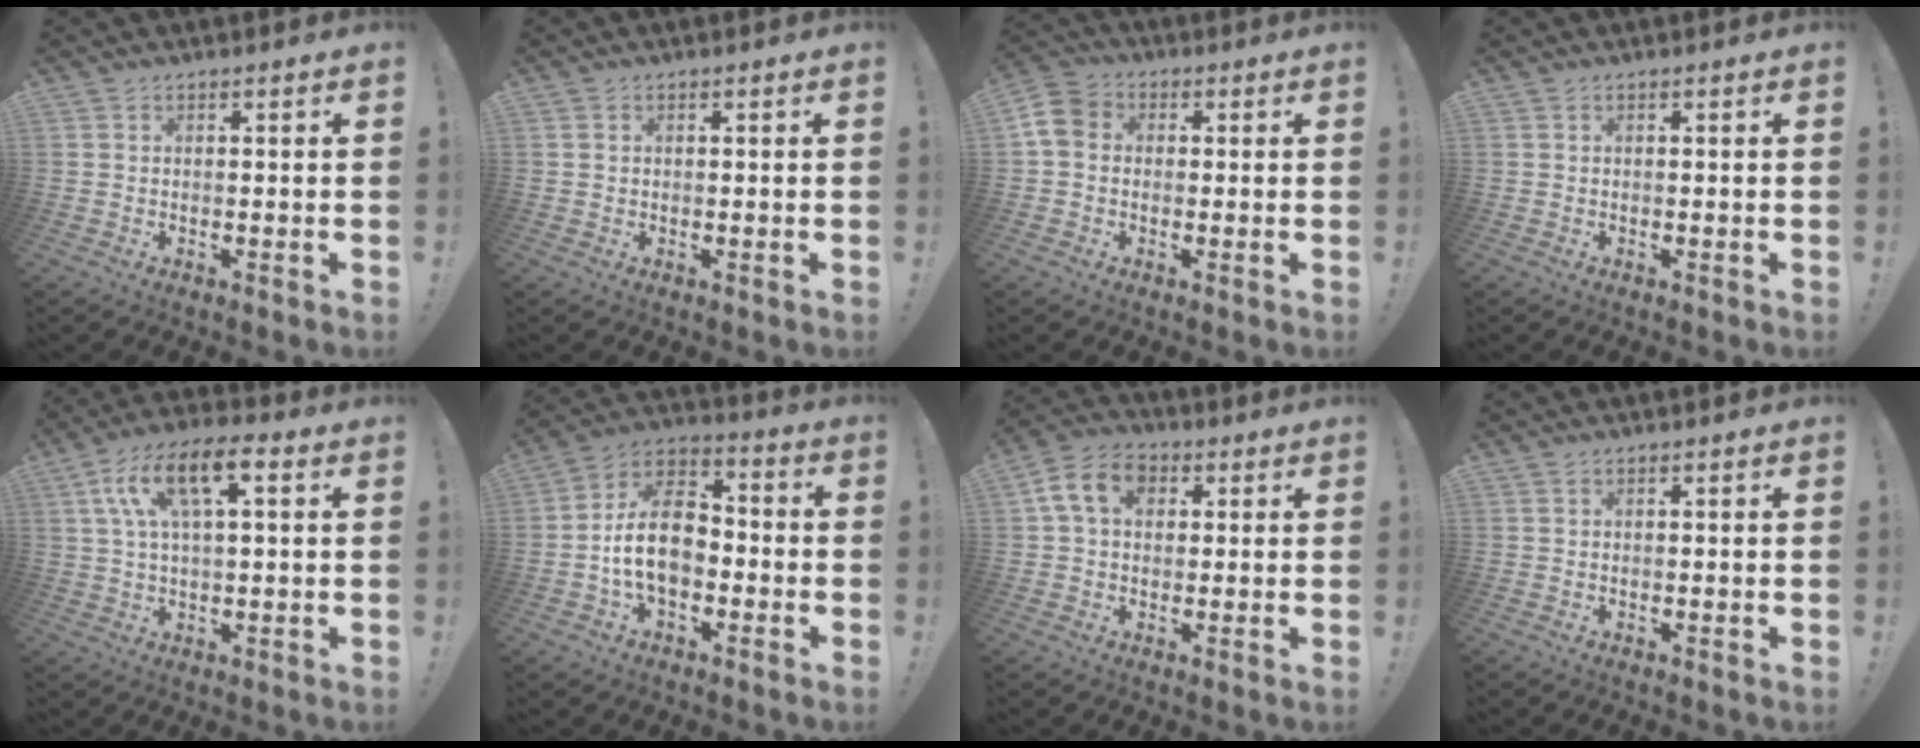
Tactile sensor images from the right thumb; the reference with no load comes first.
{"total": 0.7, "force": [0.2, 0.7, 0.1], "torque": [-0.004, 0.005, 0.004]}
{"total": 7.2, "force": [0.3, 5.8, 4.3], "torque": [-0.088, 0.011, 0.007]}
{"total": 0.0}
{"total": 13.0, "force": [4.6, 5.0, 11.1], "torque": [-0.199, 0.002, 0.079]}
{"total": 15.4, "force": [-2.6, 10.1, 11.3], "torque": [-0.197, 0.025, -0.042]}
{"total": 10.2, "force": [2.6, 7.3, 6.7], "torque": [-0.117, 0.014, 0.052]}
{"total": 0.0}